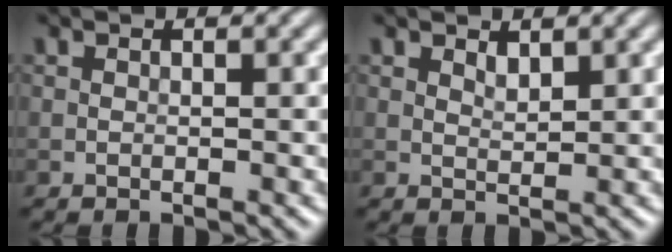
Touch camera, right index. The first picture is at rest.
{"total": 1.1, "force": [0.8, 0.4, 0.6], "torque": [-0.014, -0.003, 0.016]}